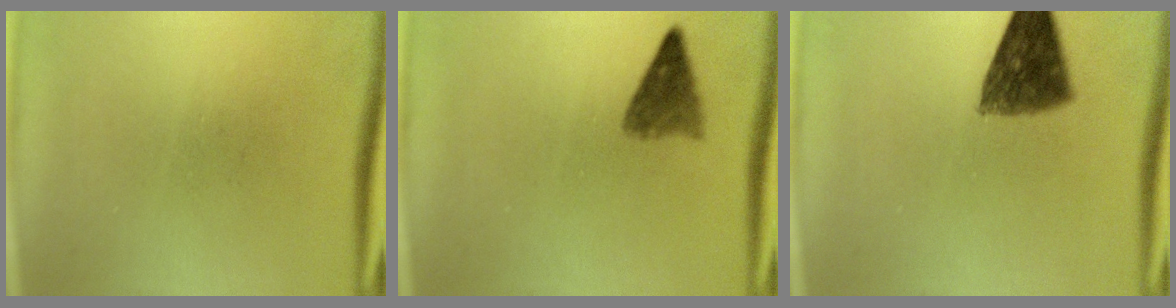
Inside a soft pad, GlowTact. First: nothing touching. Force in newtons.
{"total": 3.3}
{"total": 8.5}